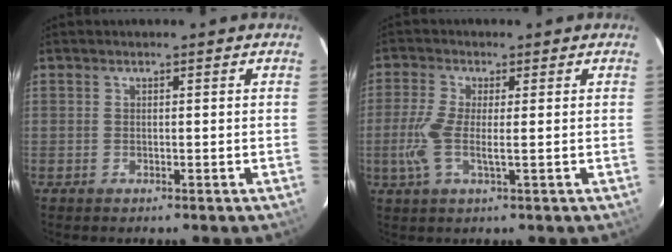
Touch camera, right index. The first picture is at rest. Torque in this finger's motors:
{"motor_torque": [0.21, 0.06, 0.15, 0.11]}